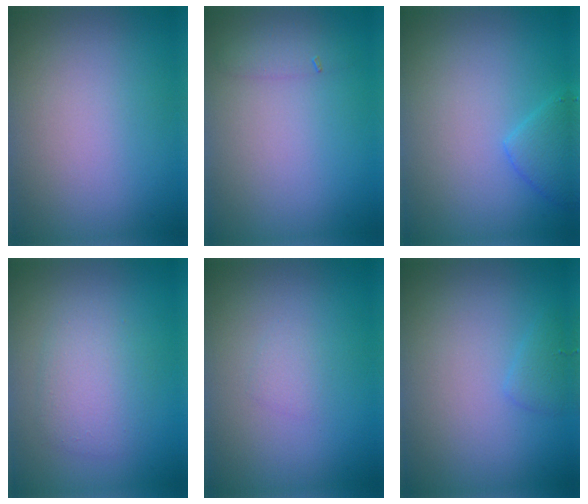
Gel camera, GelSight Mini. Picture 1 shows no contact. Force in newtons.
{"total": 1.3, "press": 1.3, "slide": 0.0}
{"total": 2.1, "press": 2.1, "slide": 0.1}
{"total": 2.9, "press": 2.9, "slide": 0.1}
{"total": 0.8, "press": 0.8, "slide": 0.1}
{"total": 1.1, "press": 1.1, "slide": 0.0}